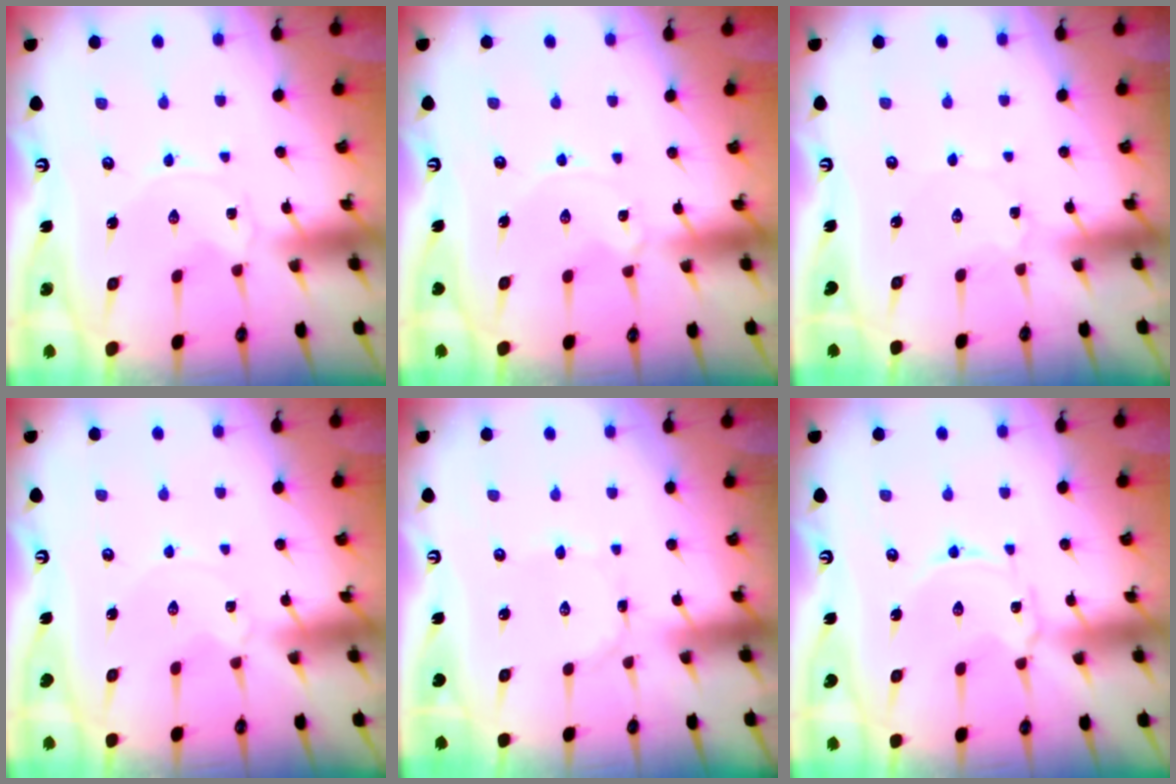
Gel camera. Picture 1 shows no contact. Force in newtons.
{"total": 0.7, "press": 0.7, "slide": 0.0}
{"total": 1.0, "press": 1.0, "slide": 0.1}
{"total": 0.0}
{"total": 1.4, "press": 1.4, "slide": 0.1}
{"total": 2.4, "press": 2.4, "slide": 0.3}